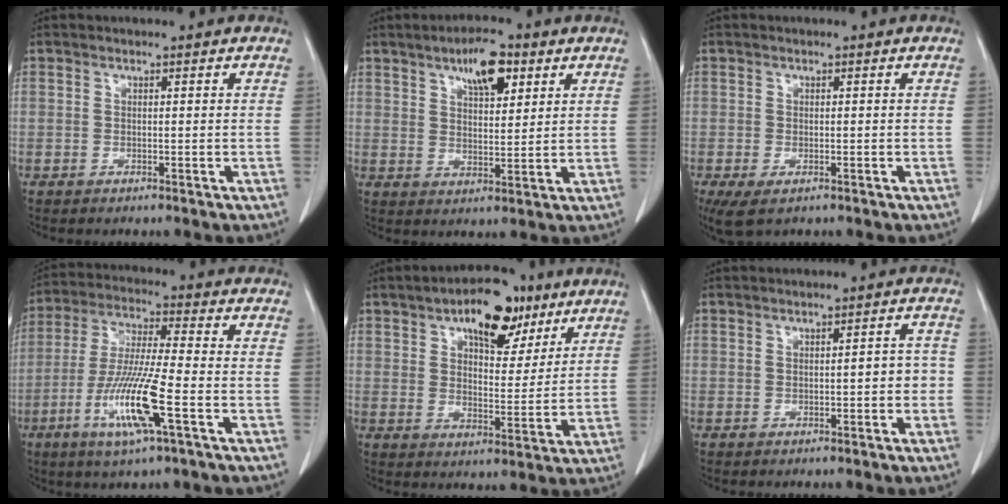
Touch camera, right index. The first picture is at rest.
{"total": 7.6, "force": [4.1, 2.7, 5.8], "torque": [-0.096, 0.004, 0.067]}
{"total": 4.5, "force": [-2.4, 2.0, 3.2], "torque": [-0.064, -0.011, -0.039]}
{"total": 12.7, "force": [-4.8, 0.3, 11.8], "torque": [-0.238, -0.018, -0.095]}
{"total": 12.3, "force": [7.1, 5.5, 8.3], "torque": [-0.119, 0.015, 0.109]}
{"total": 2.8, "force": [-0.7, 1.0, 2.5], "torque": [-0.028, 0.013, -0.009]}